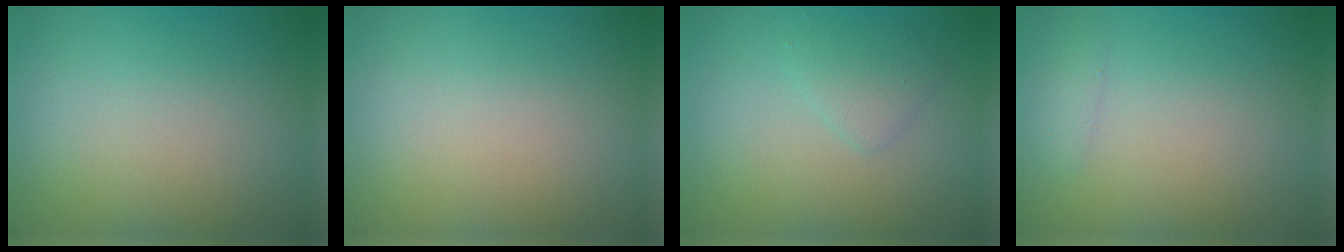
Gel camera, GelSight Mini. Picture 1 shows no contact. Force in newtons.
{"total": 0.0}
{"total": 1.6, "press": 1.6, "slide": 0.1}
{"total": 0.8, "press": 0.8, "slide": 0.0}